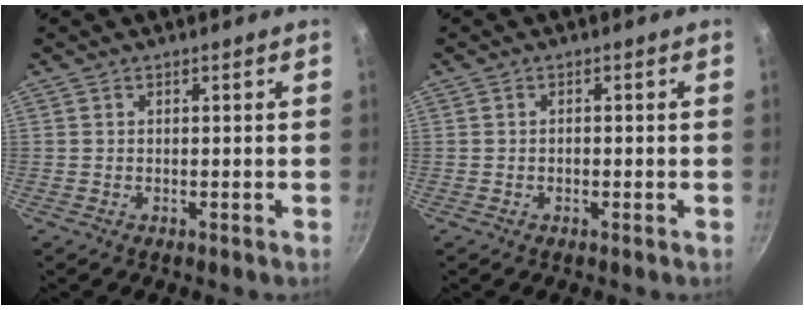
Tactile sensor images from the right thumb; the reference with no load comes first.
{"total": 0.7, "force": [-0.2, 0.4, 0.5], "torque": [-0.009, 0.003, -0.003]}